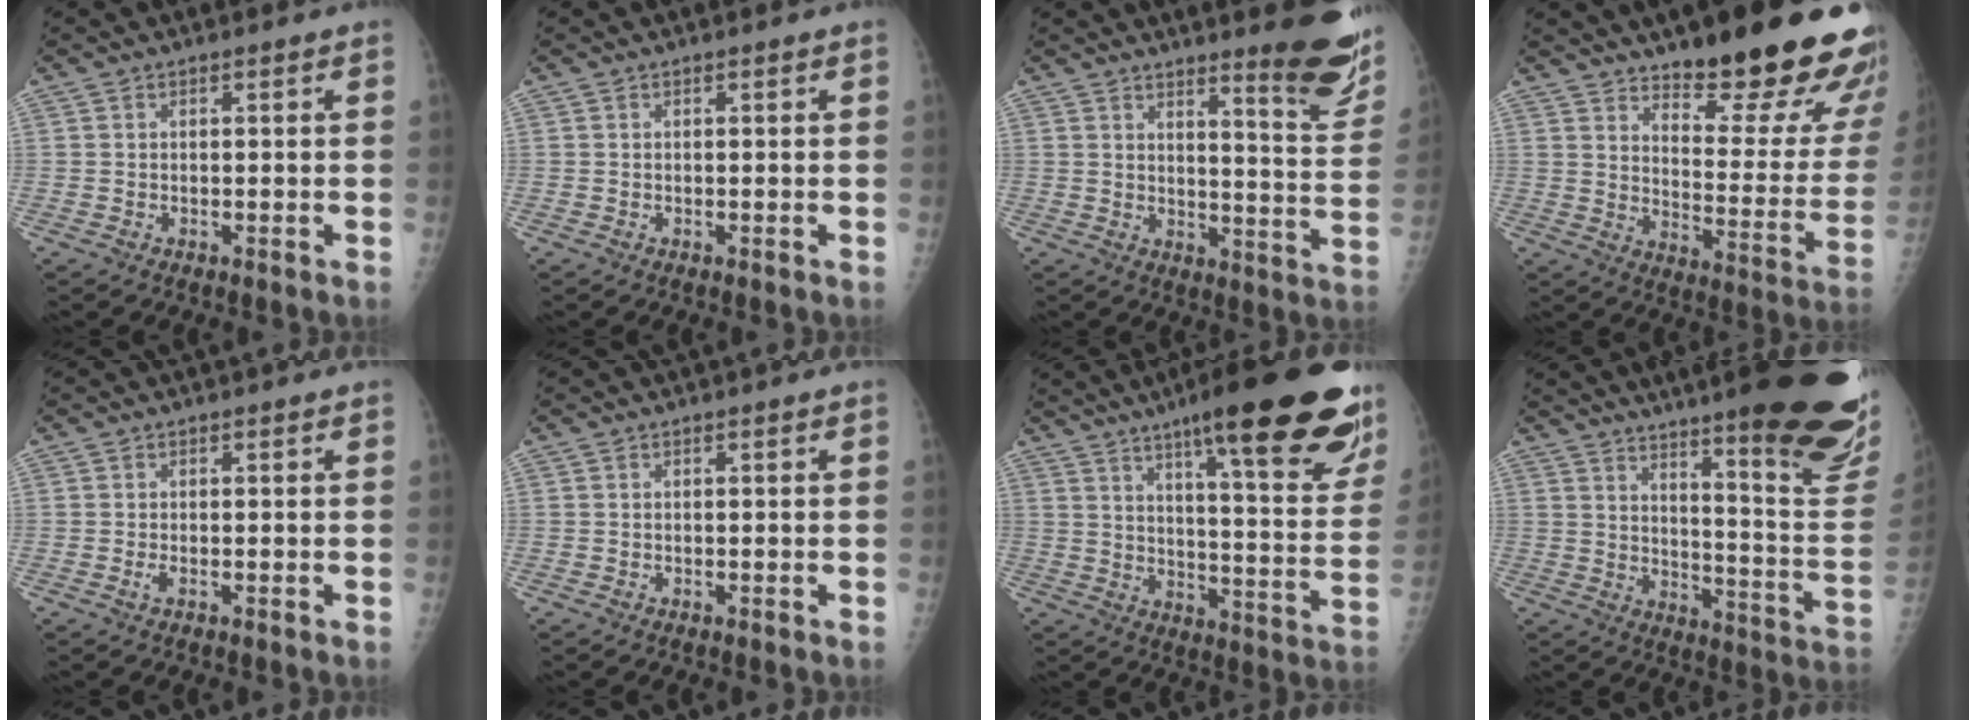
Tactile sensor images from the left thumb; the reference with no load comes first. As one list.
[{"total": 0.0}, {"total": 14.0, "force": [9.9, 2.4, 9.6], "torque": [-0.091, -0.079, 0.128]}, {"total": 25.2, "force": [18.0, 6.6, 16.4], "torque": [-0.179, -0.113, 0.241]}, {"total": 1.1, "force": [0.0, 0.3, 1.0], "torque": [-0.021, 0.000, 0.002]}, {"total": 0.0}, {"total": 28.6, "force": [18.5, 5.5, 21.1], "torque": [-0.251, -0.062, 0.251]}, {"total": 30.8, "force": [21.5, 4.8, 21.5], "torque": [-0.227, -0.112, 0.287]}]